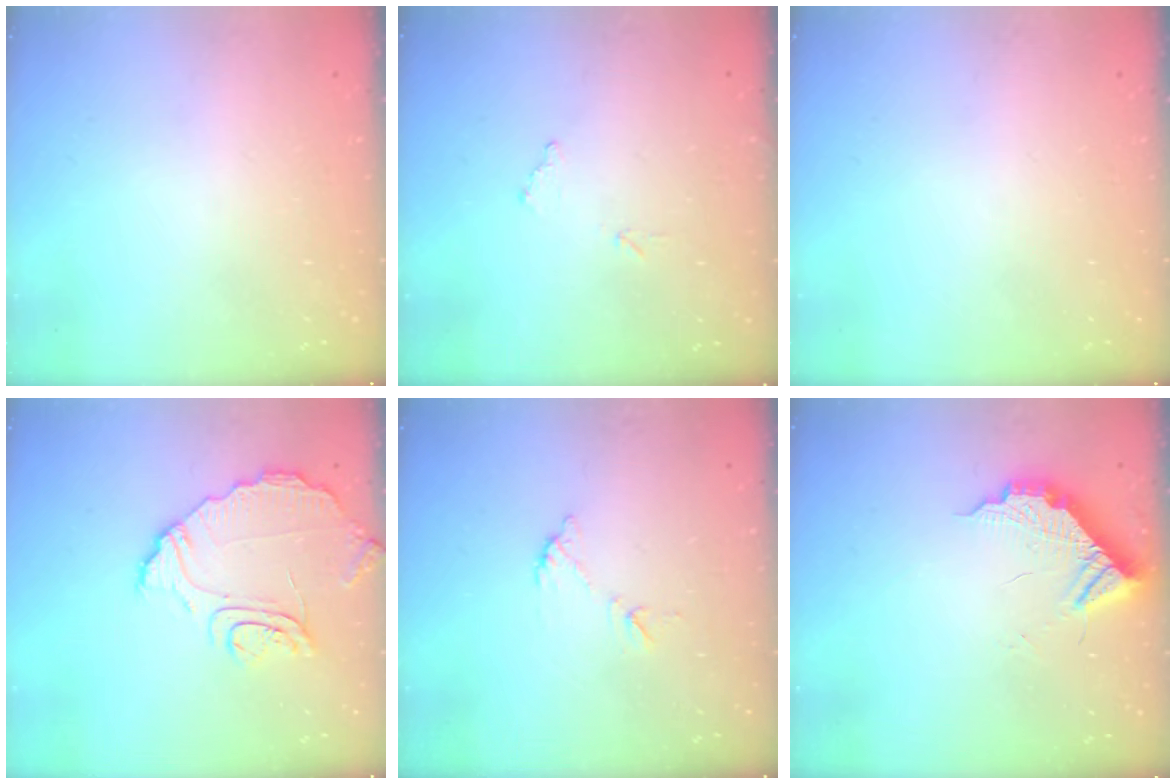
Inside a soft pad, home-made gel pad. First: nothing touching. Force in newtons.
{"total": 7.2, "press": 7.1, "slide": 0.5}
{"total": 0.0}
{"total": 9.4, "press": 9.3, "slide": 1.0}
{"total": 7.2, "press": 7.2, "slide": 0.2}
{"total": 10.4, "press": 10.4, "slide": 0.4}